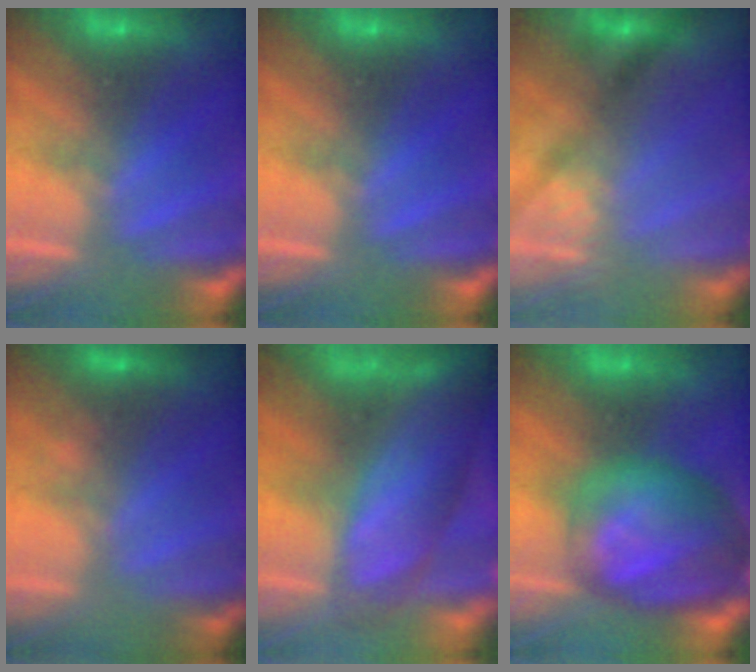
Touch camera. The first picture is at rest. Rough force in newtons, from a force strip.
{"total": 0.0}
{"total": 2.7}
{"total": 1.9}
{"total": 10.5}
{"total": 7.1}